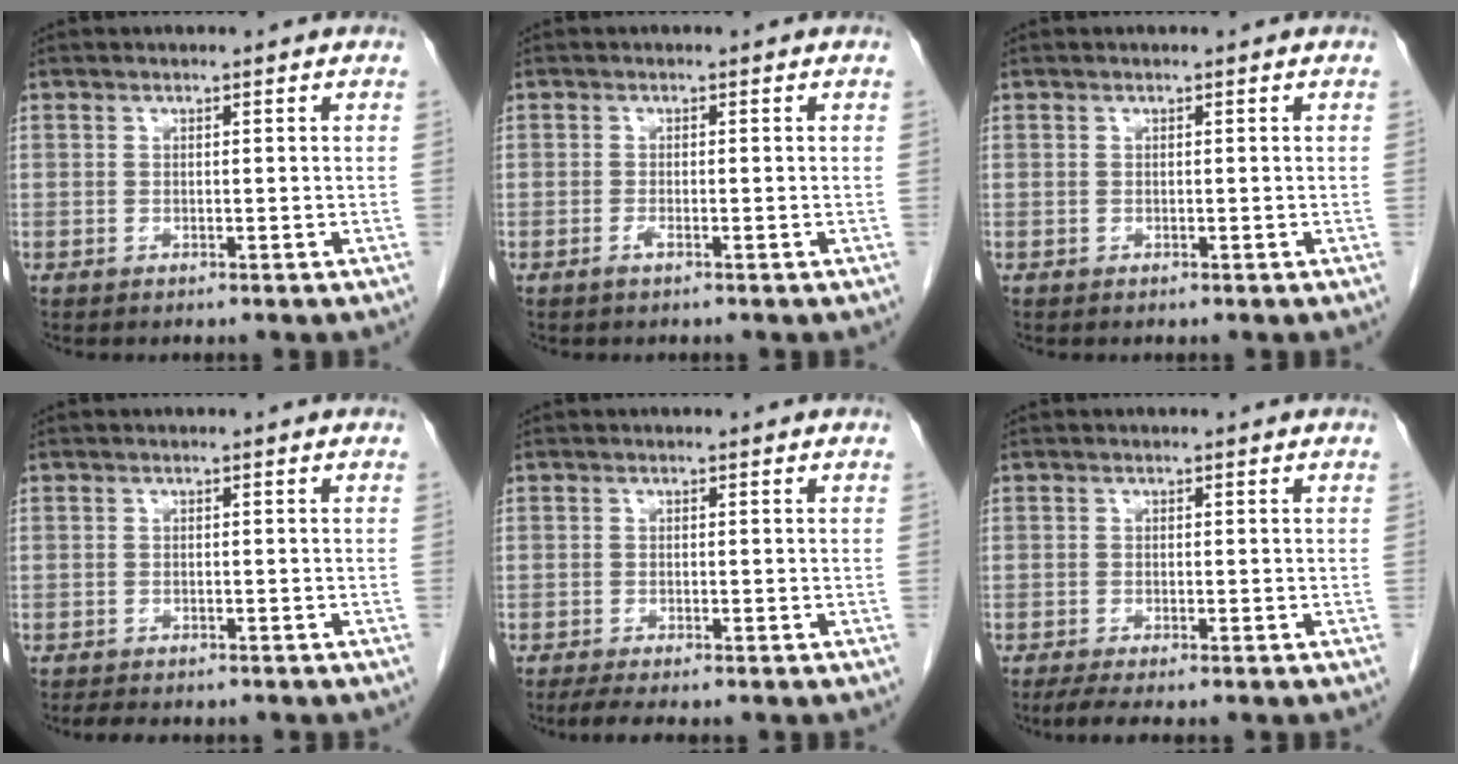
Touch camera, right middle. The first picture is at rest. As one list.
[{"total": 0.9, "force": [-0.6, 0.0, 0.7], "torque": [-0.017, -0.001, -0.011]}, {"total": 0.0}, {"total": 4.5, "force": [-3.8, 1.4, 2.0], "torque": [-0.034, -0.010, -0.048]}, {"total": 4.0, "force": [-3.2, 0.4, 2.4], "torque": [-0.040, -0.012, -0.047]}, {"total": 3.6, "force": [-2.8, 0.3, 2.3], "torque": [-0.042, -0.011, -0.045]}]